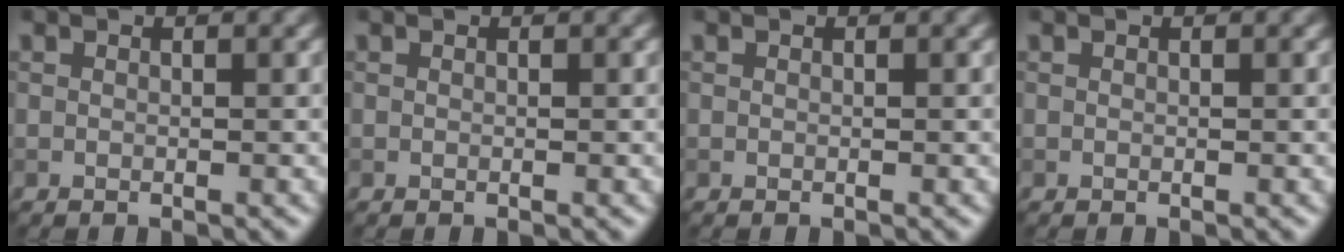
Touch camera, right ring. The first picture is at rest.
{"total": 0.0}
{"total": 0.0}
{"total": 0.0}